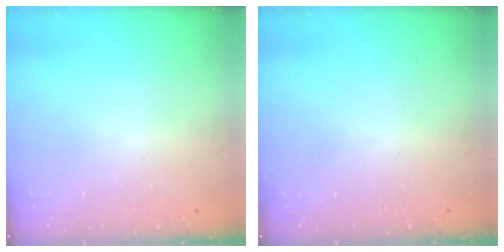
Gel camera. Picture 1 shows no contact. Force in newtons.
{"total": 0.0}